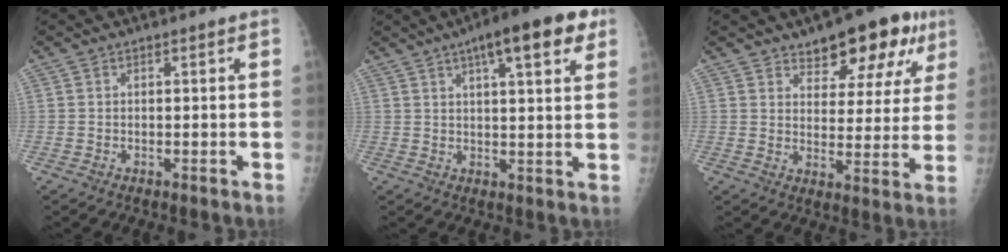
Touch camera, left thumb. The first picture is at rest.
{"total": 13.4, "force": [6.8, 3.7, 10.9], "torque": [-0.134, -0.004, 0.091]}
{"total": 13.3, "force": [8.2, 6.3, 8.3], "torque": [-0.059, -0.028, 0.114]}